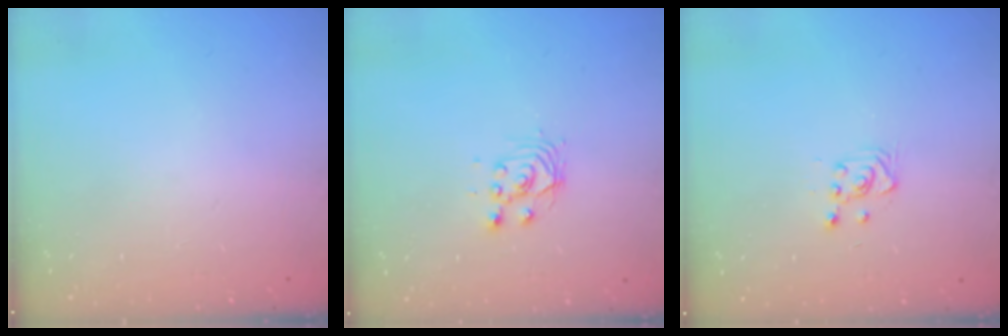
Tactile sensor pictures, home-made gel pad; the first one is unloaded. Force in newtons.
{"total": 3.4, "press": 3.4, "slide": 0.2}
{"total": 2.8, "press": 2.7, "slide": 0.7}